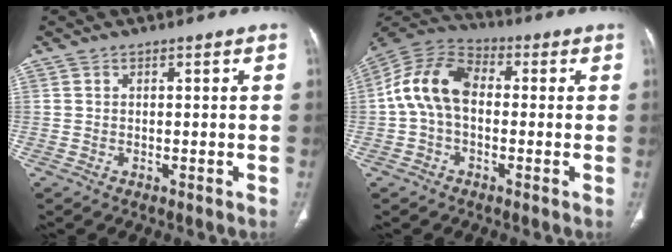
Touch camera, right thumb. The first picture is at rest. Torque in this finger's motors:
{"motor_torque": [0.24, 0.24, 0.32, -0.30, 0.17]}